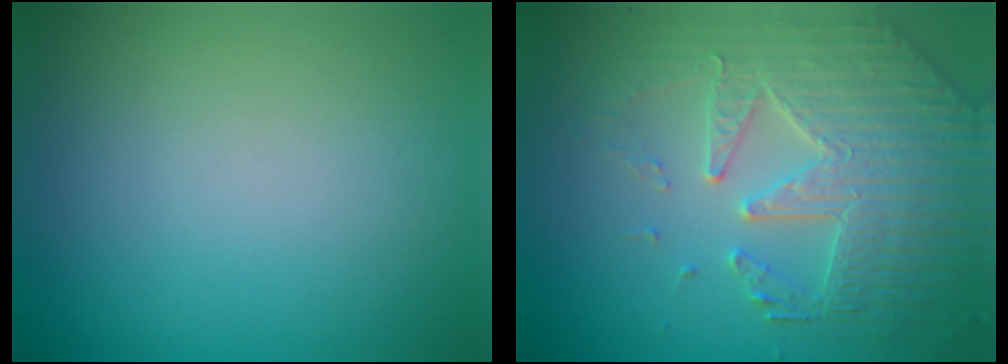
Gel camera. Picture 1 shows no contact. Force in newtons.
{"total": 5.3, "press": 5.0, "slide": 2.0}